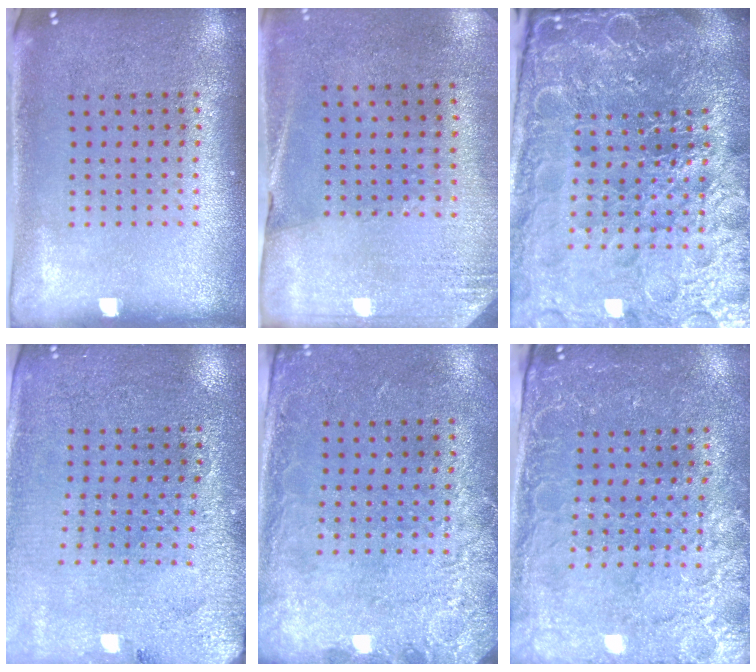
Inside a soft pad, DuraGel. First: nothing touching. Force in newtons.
{"total": 2.7, "press": 2.4, "slide": 1.2}
{"total": 6.7, "press": 5.9, "slide": 3.1}
{"total": 2.9, "press": 2.8, "slide": 0.4}
{"total": 2.6, "press": 2.0, "slide": 1.7}
{"total": 3.1, "press": 2.9, "slide": 1.0}